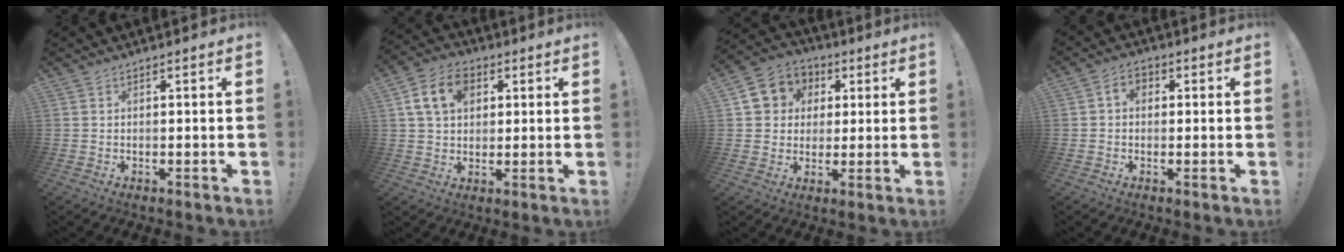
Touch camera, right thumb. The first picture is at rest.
{"total": 11.6, "force": [3.8, 8.5, 7.0], "torque": [-0.111, 0.007, 0.075]}
{"total": 10.2, "force": [2.6, 9.2, 3.5], "torque": [-0.045, -0.004, 0.056]}
{"total": 3.8, "force": [0.5, 2.8, 2.4], "torque": [-0.029, 0.001, 0.008]}